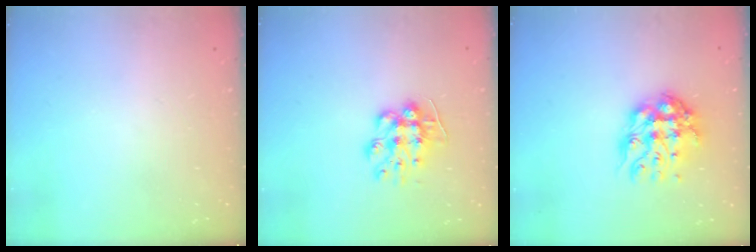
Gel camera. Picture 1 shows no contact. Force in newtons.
{"total": 9.9, "press": 9.8, "slide": 0.8}
{"total": 11.3, "press": 11.2, "slide": 0.8}